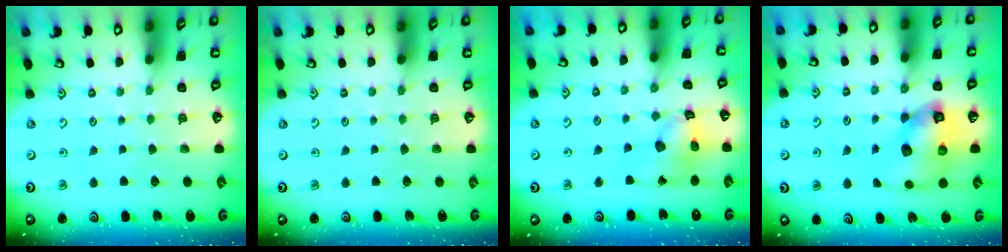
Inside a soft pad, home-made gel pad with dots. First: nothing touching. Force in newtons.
{"total": 0.0}
{"total": 12.2, "press": 12.1, "slide": 1.5}
{"total": 12.5, "press": 12.3, "slide": 2.1}